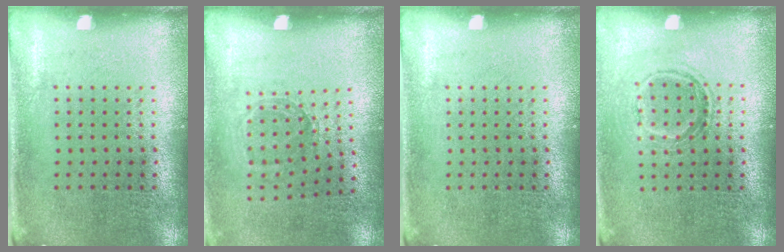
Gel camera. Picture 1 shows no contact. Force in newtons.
{"total": 1.1, "press": 0.9, "slide": 0.6}
{"total": 0.0}
{"total": 1.2, "press": 1.1, "slide": 0.6}